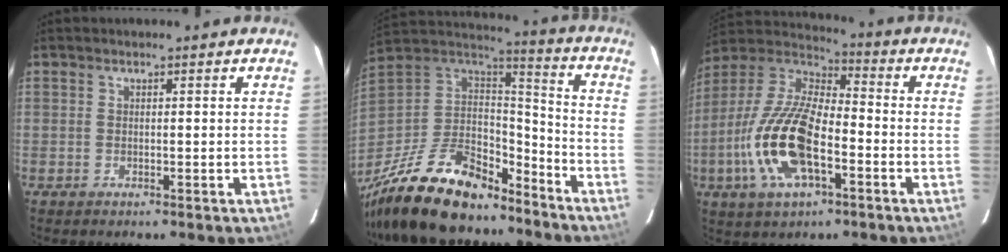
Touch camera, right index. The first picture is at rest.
{"total": 28.6, "force": [-21.4, 11.4, 15.3], "torque": [-0.322, -0.016, -0.352]}
{"total": 18.4, "force": [-6.0, 7.6, 15.6], "torque": [-0.331, -0.007, -0.119]}